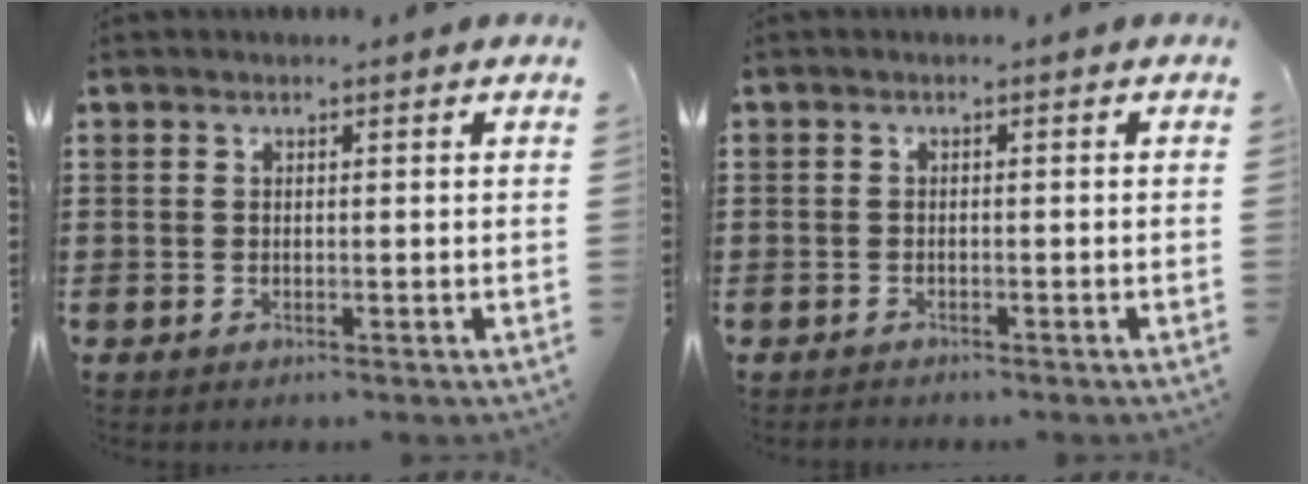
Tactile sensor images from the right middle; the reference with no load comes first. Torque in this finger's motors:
{"motor_torque": [0.70, 0.18, -1.05, -0.21]}